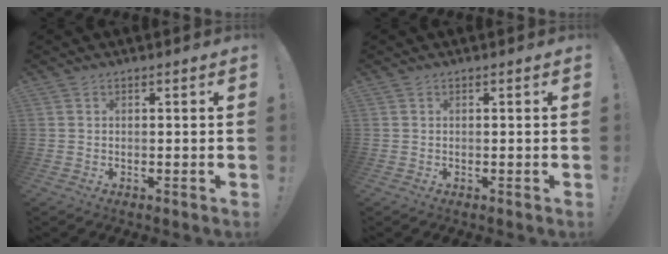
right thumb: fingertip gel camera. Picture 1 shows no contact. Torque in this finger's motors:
{"motor_torque": [-0.16, -0.16, 0.04, -0.01, 0.03]}